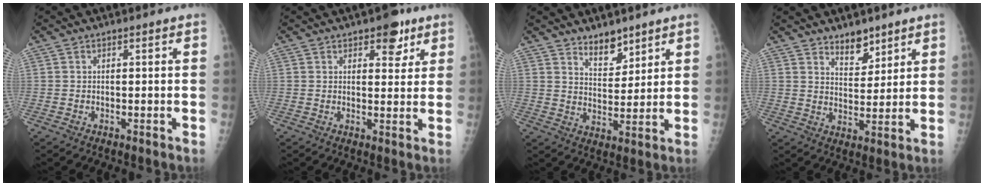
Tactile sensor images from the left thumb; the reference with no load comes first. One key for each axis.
{"total": 5.5, "fx": 3.3, "fy": 3.0, "fz": 3.3, "tx": -0.014, "ty": -0.013, "tz": 0.040}
{"total": 6.0, "fx": 4.7, "fy": 2.8, "fz": 2.5, "tx": -0.017, "ty": -0.040, "tz": 0.084}
{"total": 5.7, "fx": 4.4, "fy": 2.8, "fz": 2.4, "tx": -0.014, "ty": -0.036, "tz": 0.076}